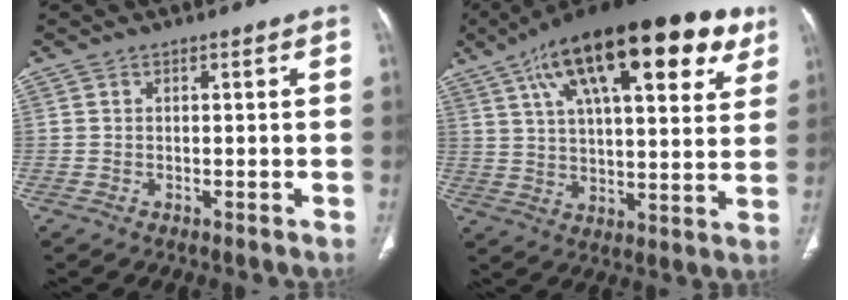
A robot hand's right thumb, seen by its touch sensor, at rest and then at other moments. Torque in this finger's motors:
{"motor_torque": [-1.69, 3.31, 2.19, 0.58, 0.24]}